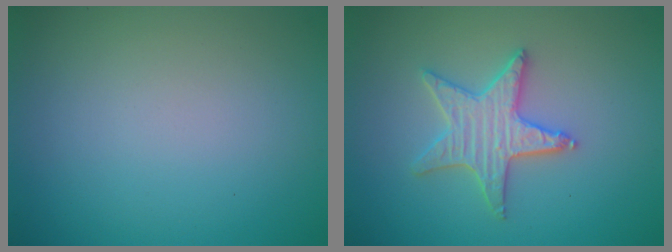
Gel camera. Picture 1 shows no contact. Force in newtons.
{"total": 3.5, "press": 3.4, "slide": 0.9}